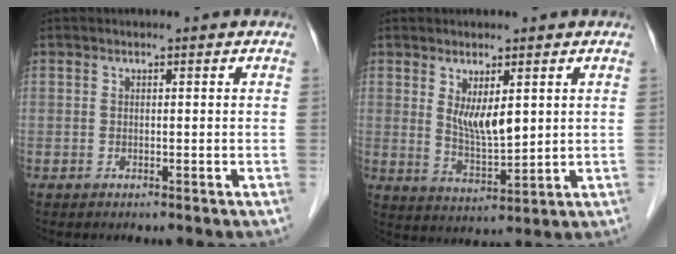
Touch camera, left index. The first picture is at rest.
{"total": 5.6, "force": [1.8, 1.6, 5.1], "torque": [-0.096, -0.010, 0.043]}